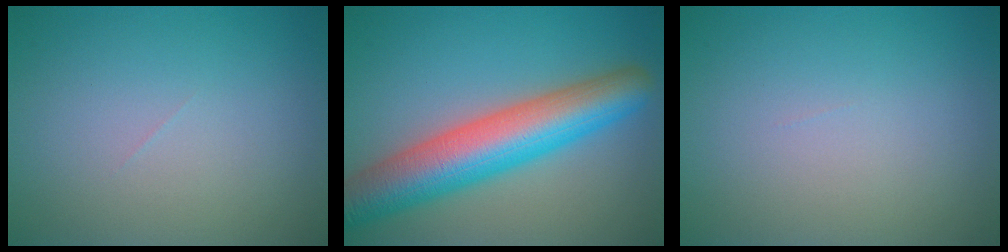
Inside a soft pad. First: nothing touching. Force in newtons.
{"total": 9.3, "press": 9.3, "slide": 0.6}
{"total": 0.0}